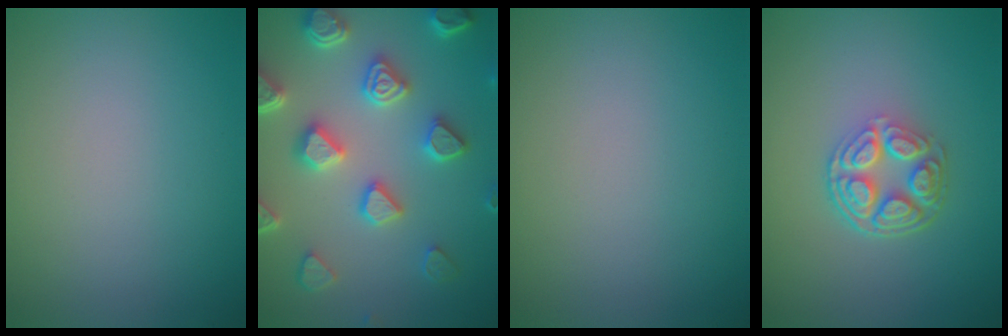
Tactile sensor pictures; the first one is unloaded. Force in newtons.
{"total": 6.4, "press": 5.5, "slide": 3.3}
{"total": 0.0}
{"total": 4.7, "press": 3.3, "slide": 3.3}